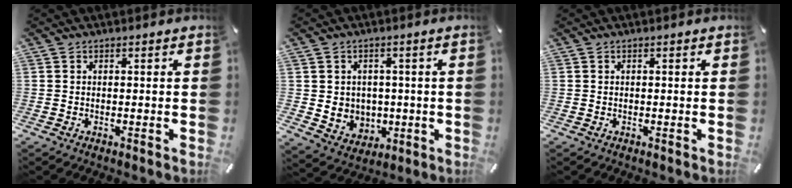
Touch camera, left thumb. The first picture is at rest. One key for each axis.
{"total": 6.2, "fx": 1.3, "fy": 6.0, "fz": 0.8, "tx": -0.026, "ty": -0.013, "tz": 0.028}
{"total": 0.0}